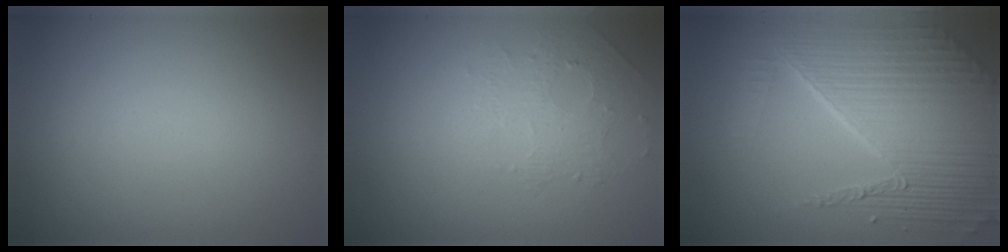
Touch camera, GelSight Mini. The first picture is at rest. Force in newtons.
{"total": 1.5, "press": 1.0, "slide": 1.1}
{"total": 8.5, "press": 5.6, "slide": 6.3}